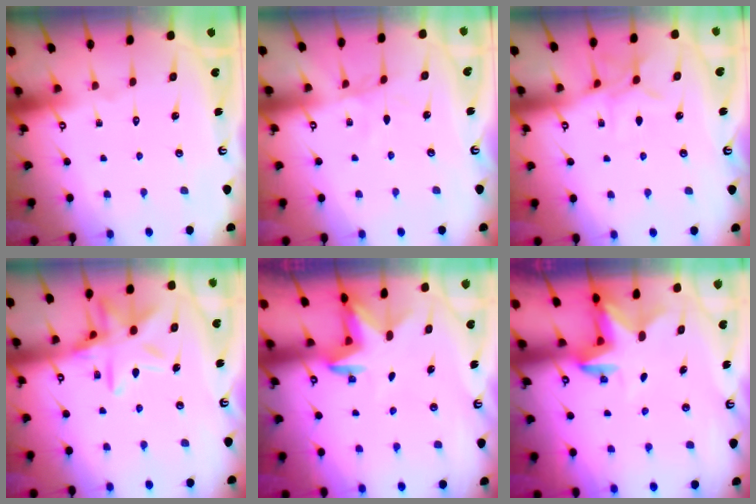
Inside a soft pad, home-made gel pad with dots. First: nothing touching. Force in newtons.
{"total": 2.7, "press": 2.7, "slide": 0.4}
{"total": 7.1, "press": 7.0, "slide": 0.6}
{"total": 14.4, "press": 14.4, "slide": 1.1}
{"total": 3.0, "press": 2.9, "slide": 0.7}
{"total": 2.7, "press": 2.7, "slide": 0.5}